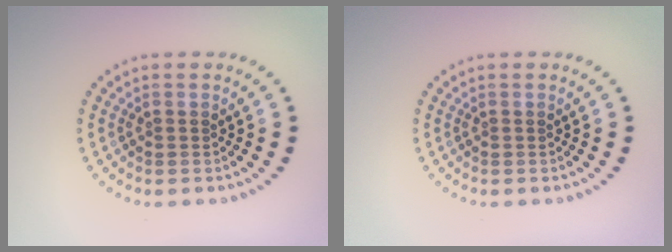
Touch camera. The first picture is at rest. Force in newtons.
{"total": 0.0}